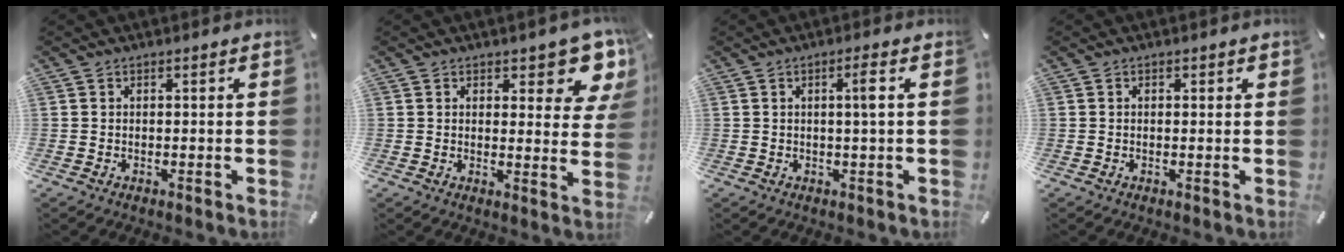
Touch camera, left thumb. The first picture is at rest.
{"total": 8.8, "force": [5.9, 4.0, 5.2], "torque": [-0.042, -0.046, 0.098]}
{"total": 3.4, "force": [0.6, 0.0, 3.4], "torque": [-0.065, 0.002, 0.006]}
{"total": 0.5, "force": [0.1, 0.4, 0.3], "torque": [-0.007, 0.002, 0.001]}